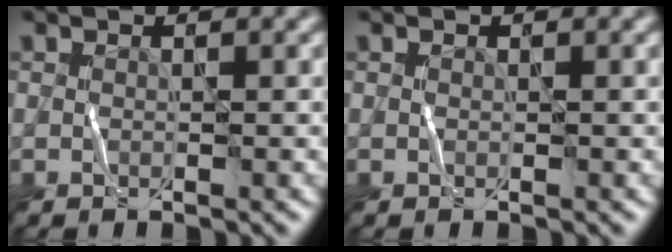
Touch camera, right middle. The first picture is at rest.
{"total": 0.0}